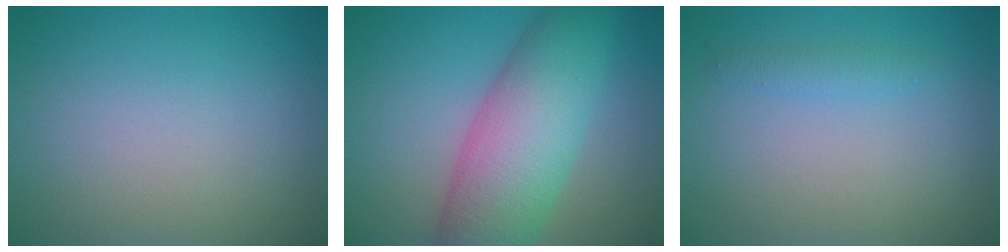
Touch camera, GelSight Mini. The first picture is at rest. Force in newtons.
{"total": 9.0, "press": 9.0, "slide": 0.2}
{"total": 1.1, "press": 1.1, "slide": 0.1}